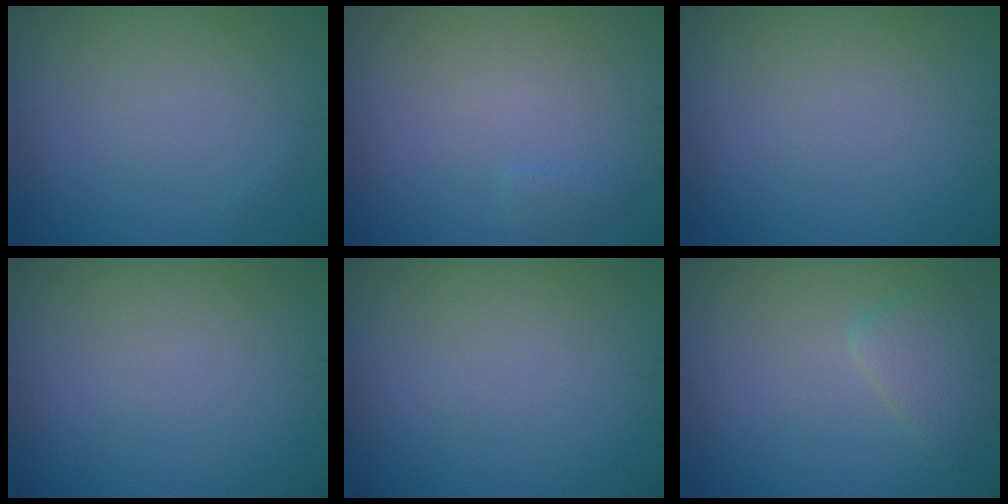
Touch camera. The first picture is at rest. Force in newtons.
{"total": 0.6, "press": 0.6, "slide": 0.1}
{"total": 0.0}
{"total": 0.0}
{"total": 0.0}
{"total": 2.4, "press": 2.4, "slide": 0.2}